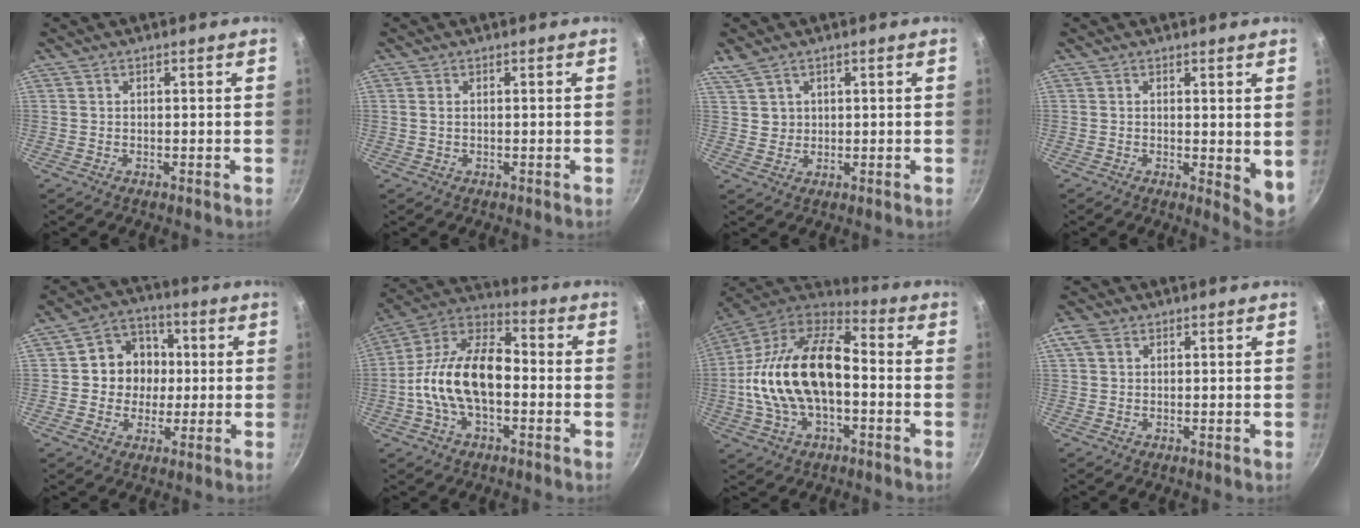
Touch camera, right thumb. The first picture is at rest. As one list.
[{"total": 0.8, "force": [0.1, 0.5, 0.6], "torque": [-0.012, 0.001, 0.002]}, {"total": 3.9, "force": [2.6, 2.5, 1.5], "torque": [-0.022, -0.004, 0.057]}, {"total": 5.3, "force": [0.9, 2.2, 4.7], "torque": [-0.059, -0.013, 0.013]}, {"total": 10.1, "force": [0.7, 9.2, 4.2], "torque": [-0.018, 0.012, -0.002]}, {"total": 17.5, "force": [-2.6, 9.9, 14.2], "torque": [-0.234, 0.048, -0.068]}, {"total": 22.4, "force": [-2.0, 12.6, 18.4], "torque": [-0.332, 0.043, -0.047]}, {"total": 3.2, "force": [1.2, 2.3, 1.8], "torque": [-0.035, 0.005, 0.020]}]